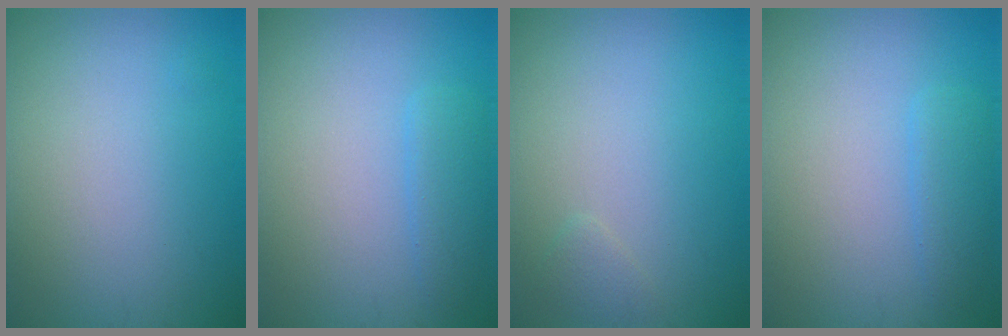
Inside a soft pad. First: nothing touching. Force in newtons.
{"total": 1.8, "press": 1.8, "slide": 0.2}
{"total": 0.8, "press": 0.8, "slide": 0.1}
{"total": 1.8, "press": 1.8, "slide": 0.2}